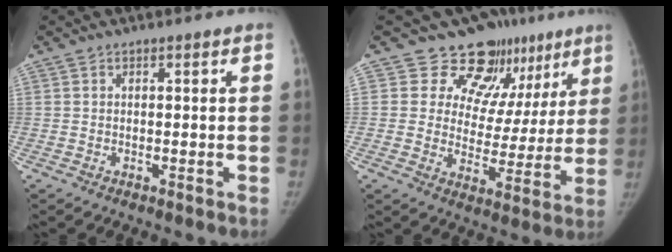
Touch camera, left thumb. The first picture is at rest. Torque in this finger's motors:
{"motor_torque": [0.14, 0.09, 0.20, 0.14, -0.01]}